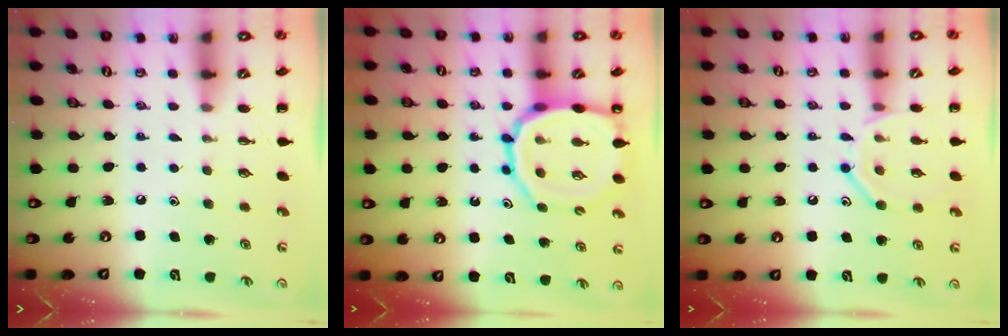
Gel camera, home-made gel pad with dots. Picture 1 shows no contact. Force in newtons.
{"total": 14.2, "press": 13.9, "slide": 2.7}
{"total": 10.8, "press": 10.8, "slide": 0.9}